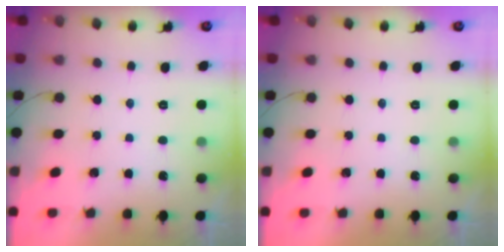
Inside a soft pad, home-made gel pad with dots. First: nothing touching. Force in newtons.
{"total": 0.0}